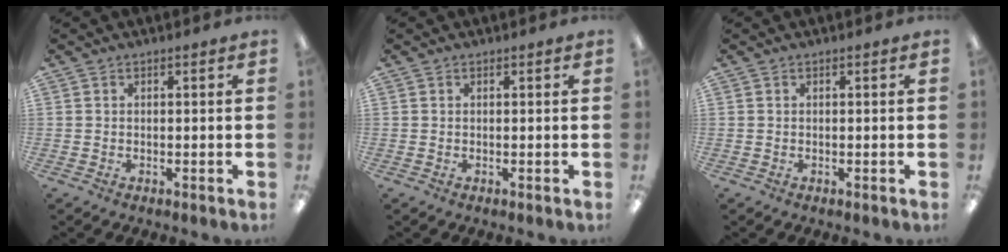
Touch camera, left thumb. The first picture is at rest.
{"total": 0.0}
{"total": 0.0}